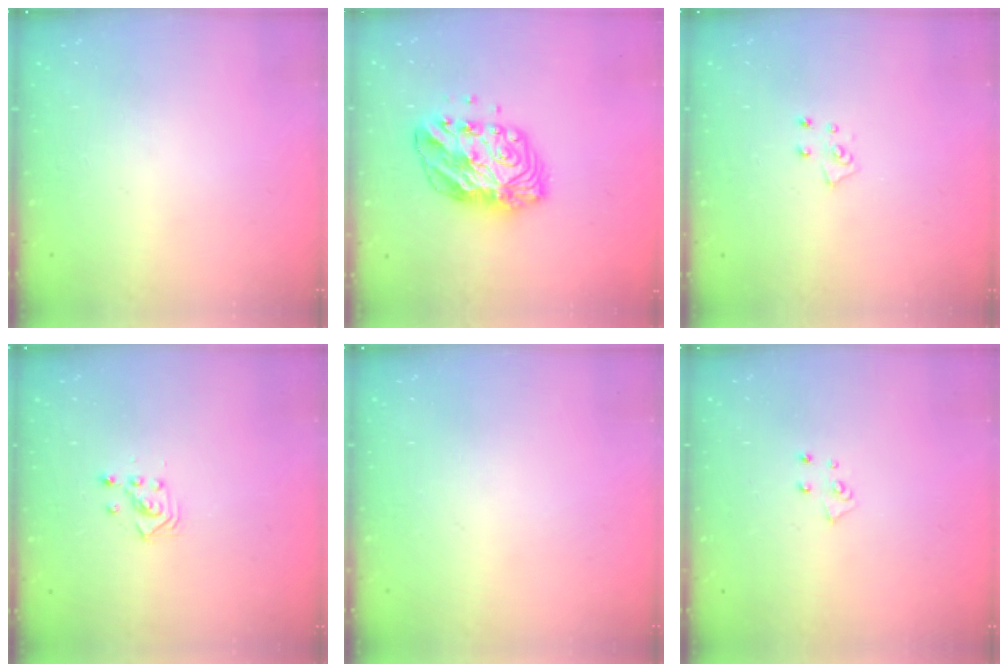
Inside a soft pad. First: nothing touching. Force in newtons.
{"total": 10.7, "press": 10.7, "slide": 1.2}
{"total": 5.7, "press": 5.7, "slide": 0.4}
{"total": 2.9, "press": 2.9, "slide": 0.3}
{"total": 0.0}
{"total": 5.1, "press": 5.1, "slide": 0.4}